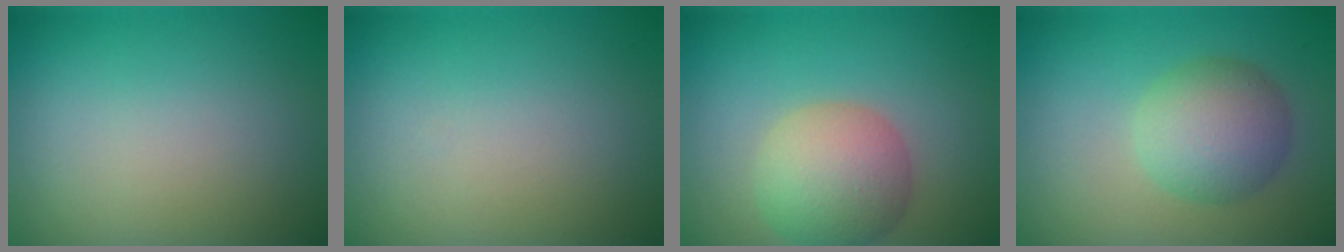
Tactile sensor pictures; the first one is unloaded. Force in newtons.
{"total": 0.0}
{"total": 5.8, "press": 5.8, "slide": 0.4}
{"total": 5.1, "press": 5.1, "slide": 0.3}